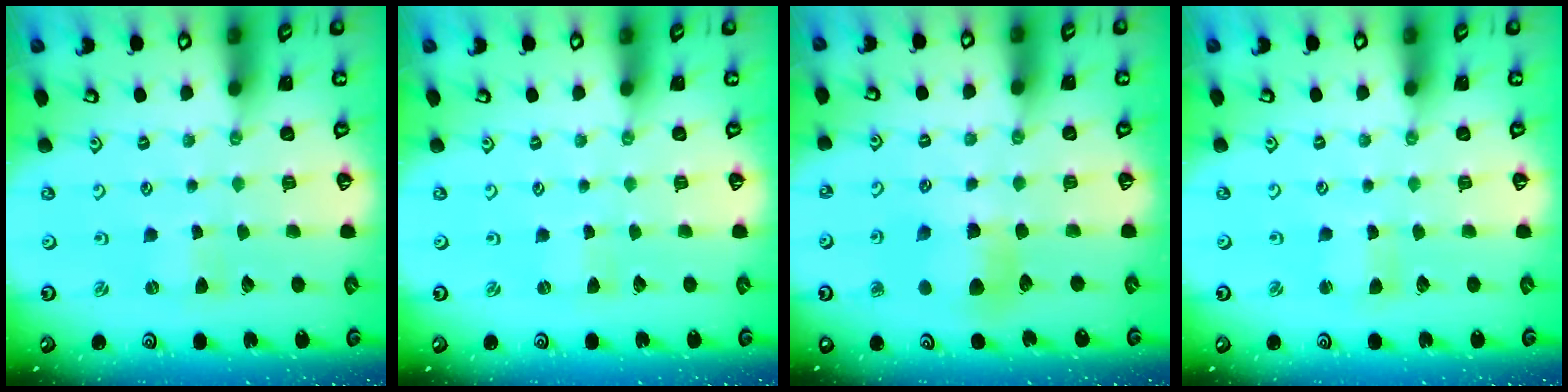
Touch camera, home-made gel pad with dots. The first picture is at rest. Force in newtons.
{"total": 0.0}
{"total": 7.4, "press": 7.4, "slide": 0.3}
{"total": 2.0, "press": 2.0, "slide": 0.3}